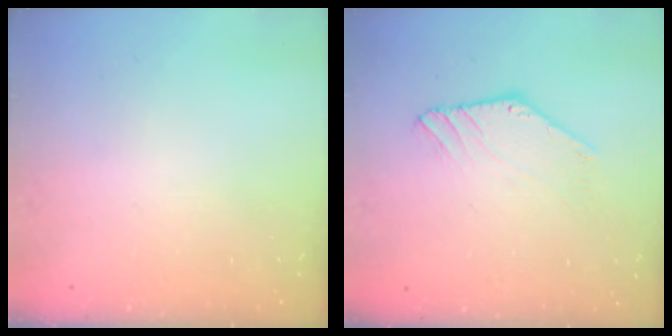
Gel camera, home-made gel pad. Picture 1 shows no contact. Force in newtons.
{"total": 1.3, "press": 1.3, "slide": 0.1}